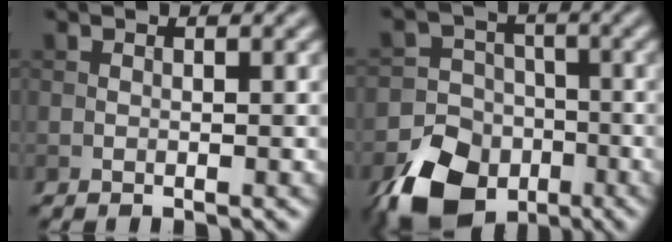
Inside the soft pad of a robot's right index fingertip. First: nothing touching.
{"total": 9.9, "force": [-5.7, 7.0, 4.0], "torque": [-0.070, -0.014, -0.107]}